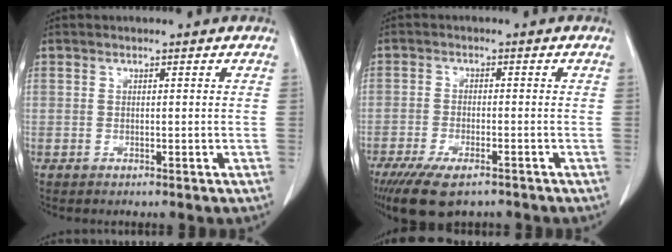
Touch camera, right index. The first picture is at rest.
{"total": 8.9, "force": [-6.4, 2.8, 5.5], "torque": [-0.092, -0.017, -0.103]}